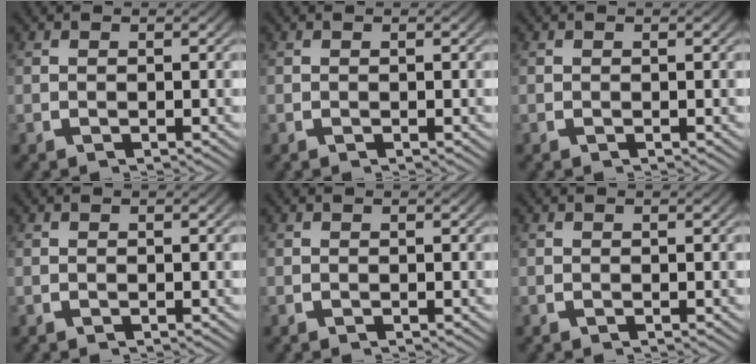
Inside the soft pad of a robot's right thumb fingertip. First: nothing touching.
{"total": 0.0}
{"total": 0.0}
{"total": 0.0}
{"total": 0.0}
{"total": 0.0}